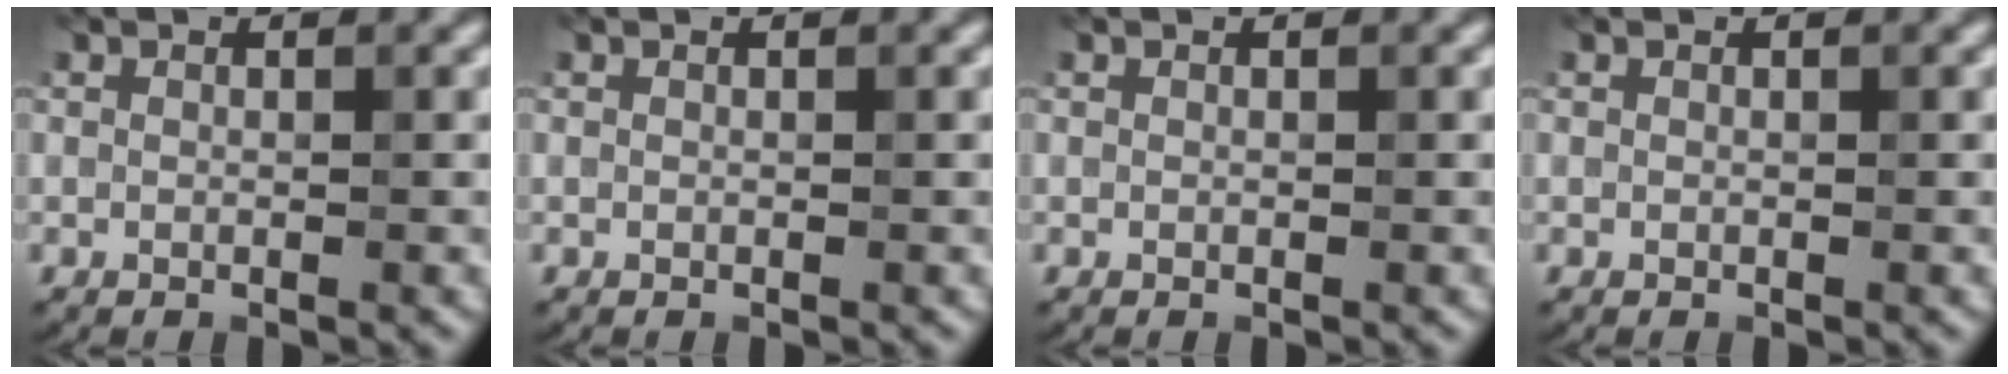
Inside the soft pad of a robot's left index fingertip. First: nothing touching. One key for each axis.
{"total": 0.0}
{"total": 0.0}
{"total": 0.0}